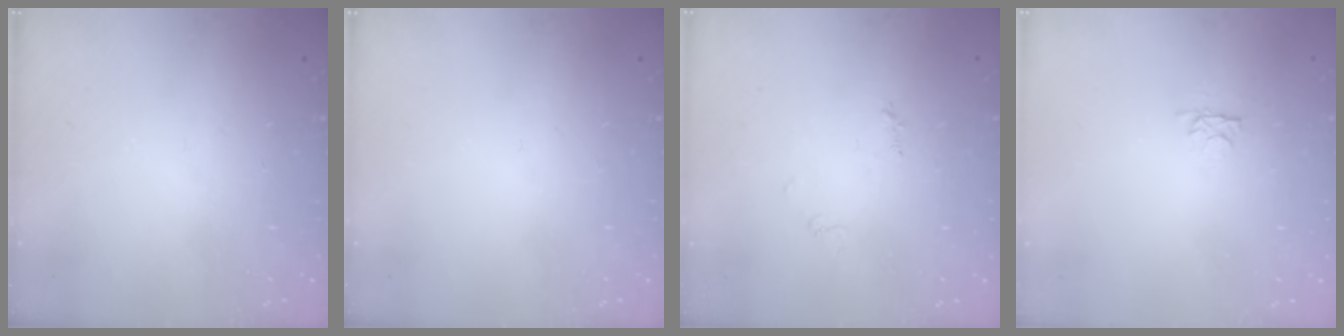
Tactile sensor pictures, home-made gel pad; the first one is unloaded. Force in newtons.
{"total": 0.0}
{"total": 4.1, "press": 4.0, "slide": 0.4}
{"total": 2.8, "press": 2.7, "slide": 0.4}